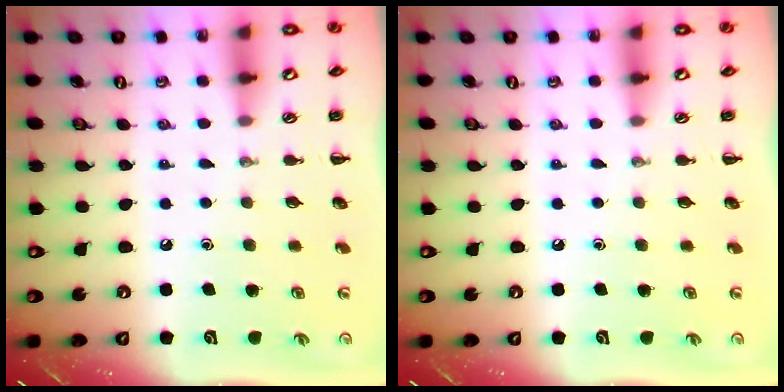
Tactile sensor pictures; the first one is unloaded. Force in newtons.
{"total": 0.0}